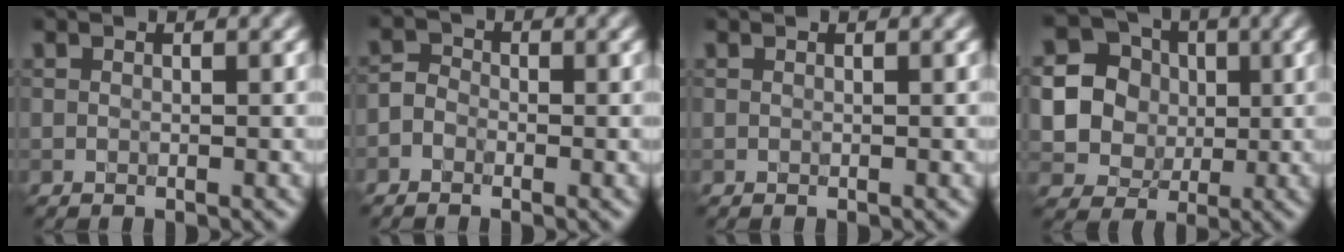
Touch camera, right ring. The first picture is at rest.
{"total": 1.4, "force": [-0.9, 0.9, 0.5], "torque": [-0.001, 0.004, -0.025]}
{"total": 0.0}
{"total": 13.2, "force": [1.8, 12.5, 3.8], "torque": [-0.120, 0.019, 0.028]}